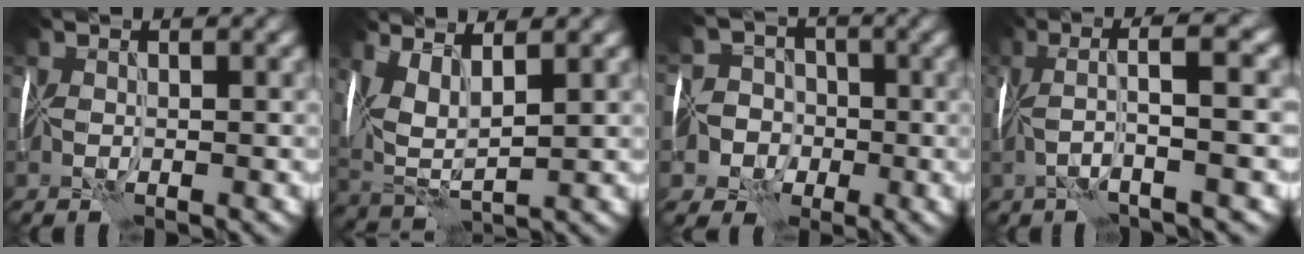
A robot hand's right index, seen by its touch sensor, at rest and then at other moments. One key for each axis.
{"total": 5.3, "fx": 2.5, "fy": 2.5, "fz": 3.9, "tx": -0.094, "ty": -0.001, "tz": 0.053}
{"total": 7.5, "fx": -2.6, "fy": 6.9, "fz": 1.5, "tx": -0.010, "ty": -0.007, "tz": -0.074}
{"total": 5.1, "fx": 0.3, "fy": 0.7, "fz": 5.0, "tx": -0.096, "ty": 0.027, "tz": -0.001}